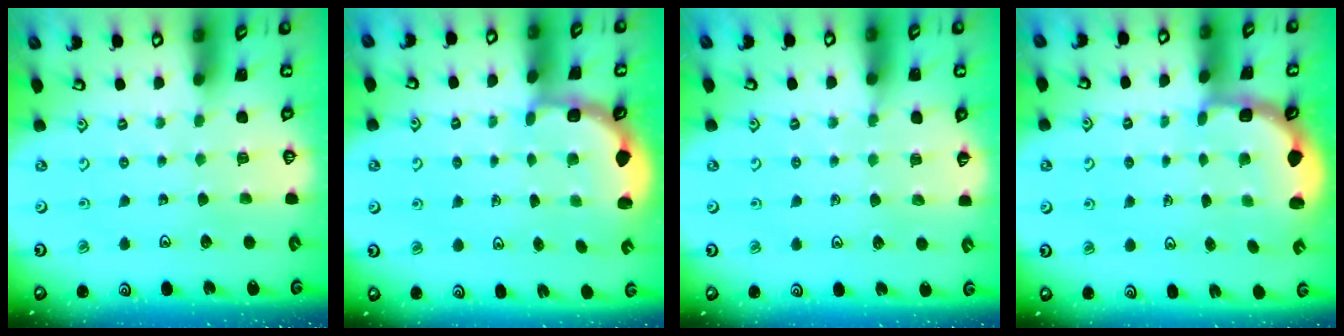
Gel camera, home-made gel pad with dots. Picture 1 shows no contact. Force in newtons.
{"total": 2.8, "press": 2.5, "slide": 1.4}
{"total": 4.6, "press": 4.5, "slide": 0.9}
{"total": 3.0, "press": 2.0, "slide": 2.2}